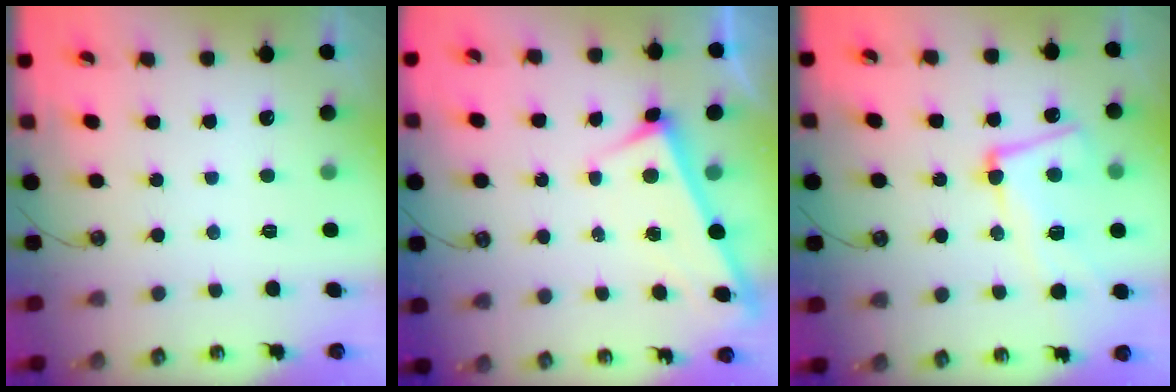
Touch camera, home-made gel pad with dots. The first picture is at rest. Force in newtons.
{"total": 2.9, "press": 2.9, "slide": 0.1}
{"total": 9.4, "press": 9.2, "slide": 2.1}